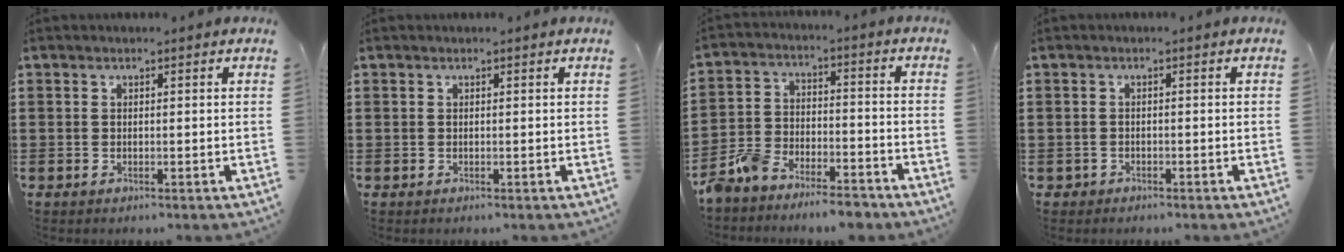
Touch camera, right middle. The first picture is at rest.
{"total": 0.0}
{"total": 7.7, "force": [-7.4, 1.1, 1.5], "torque": [-0.051, 0.008, -0.152]}
{"total": 0.9, "force": [-0.7, 0.4, -0.2], "torque": [0.001, 0.001, -0.017]}